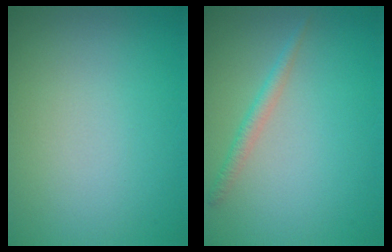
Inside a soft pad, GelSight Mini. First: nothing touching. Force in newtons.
{"total": 1.5, "press": 1.5, "slide": 0.0}